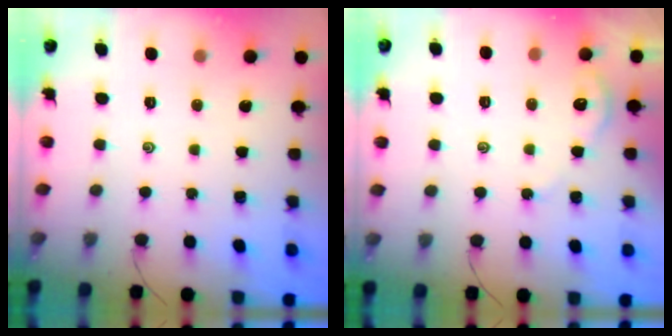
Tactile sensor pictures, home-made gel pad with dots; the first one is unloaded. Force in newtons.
{"total": 2.4, "press": 2.4, "slide": 0.3}